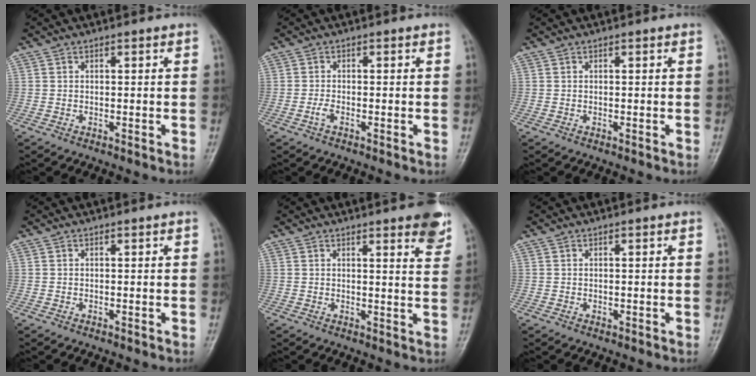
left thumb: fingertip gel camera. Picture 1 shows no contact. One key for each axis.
{"total": 1.4, "fx": -0.7, "fy": 0.5, "fz": 1.1, "tx": -0.022, "ty": 0.000, "tz": -0.016}
{"total": 0.0}
{"total": 0.0}
{"total": 7.1, "fx": 4.8, "fy": 1.5, "fz": 5.1, "tx": -0.046, "ty": -0.022, "tz": 0.050}
{"total": 0.6, "fx": 0.1, "fy": 0.4, "fz": 0.3, "tx": -0.002, "ty": 0.000, "tz": 0.001}